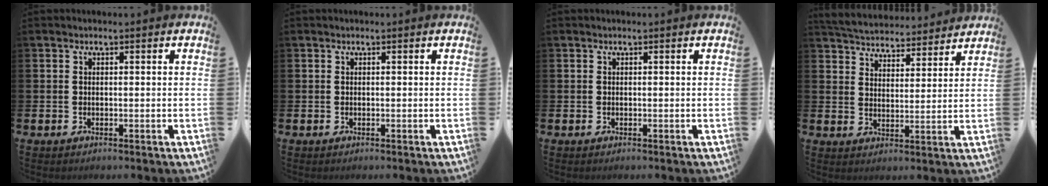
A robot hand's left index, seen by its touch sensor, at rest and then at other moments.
{"total": 0.0}
{"total": 0.0}
{"total": 5.3, "force": [5.2, 0.9, 0.3], "torque": [-0.034, -0.035, 0.094]}